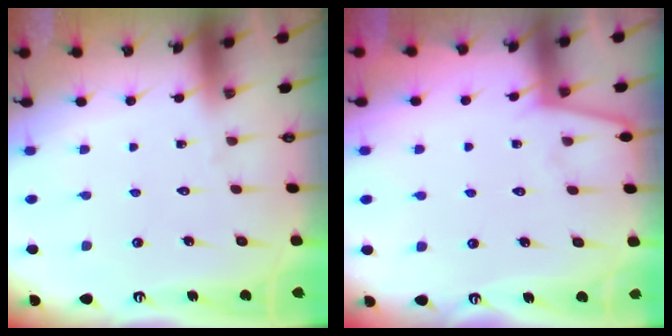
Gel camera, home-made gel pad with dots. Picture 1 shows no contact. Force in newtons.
{"total": 2.7, "press": 2.7, "slide": 0.4}